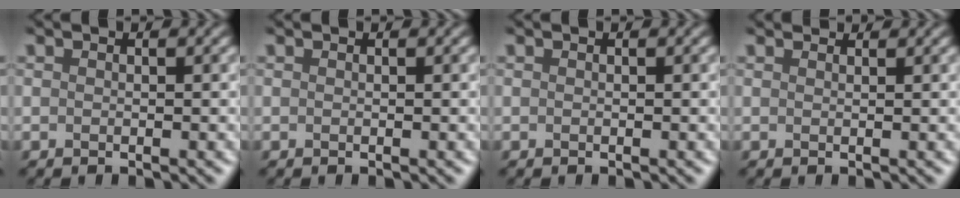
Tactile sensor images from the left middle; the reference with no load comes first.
{"total": 0.0}
{"total": 0.0}
{"total": 2.0, "force": [1.8, 0.5, 0.6], "torque": [-0.001, 0.015, 0.010]}